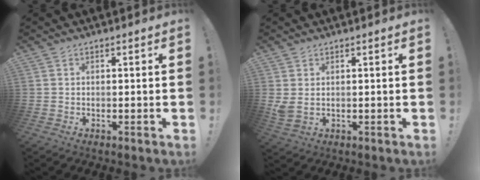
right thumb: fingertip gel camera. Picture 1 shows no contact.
{"total": 3.0, "force": [1.2, 1.5, 2.3], "torque": [-0.030, -0.009, 0.023]}